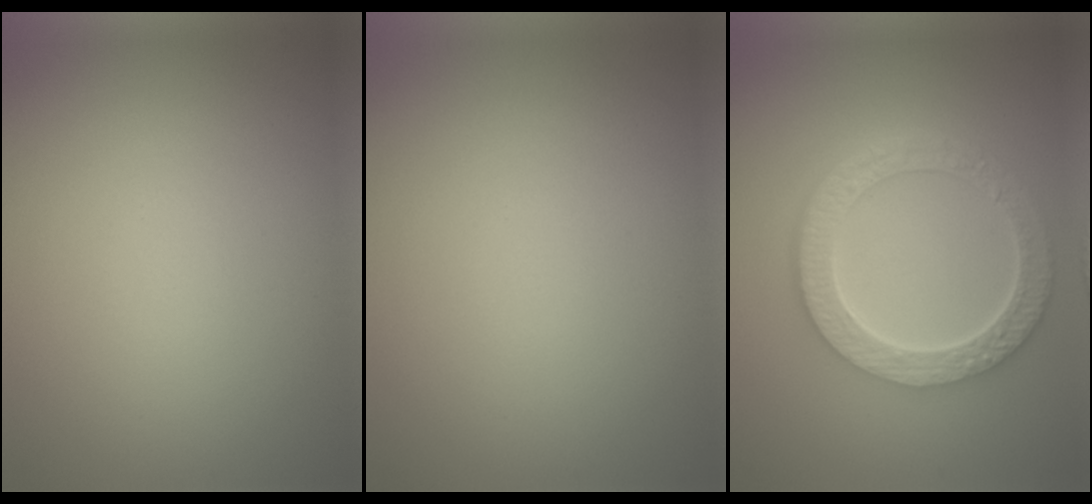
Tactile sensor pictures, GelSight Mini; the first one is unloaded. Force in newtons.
{"total": 0.0}
{"total": 6.7, "press": 5.0, "slide": 4.5}